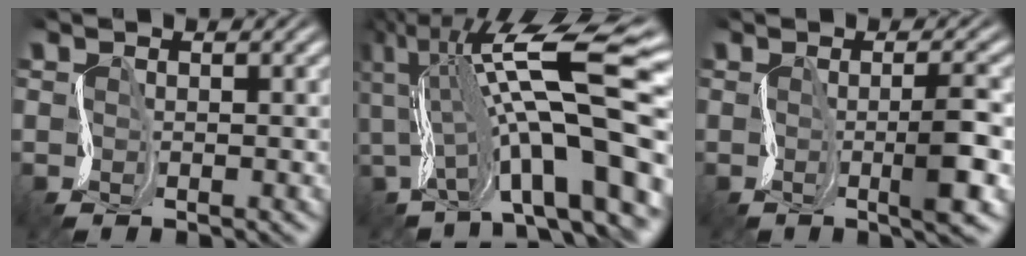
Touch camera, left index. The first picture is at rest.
{"total": 13.9, "force": [1.4, 3.7, 13.3], "torque": [-0.220, 0.031, 0.025]}
{"total": 3.0, "force": [-0.3, 0.5, 3.0], "torque": [-0.045, 0.004, -0.005]}